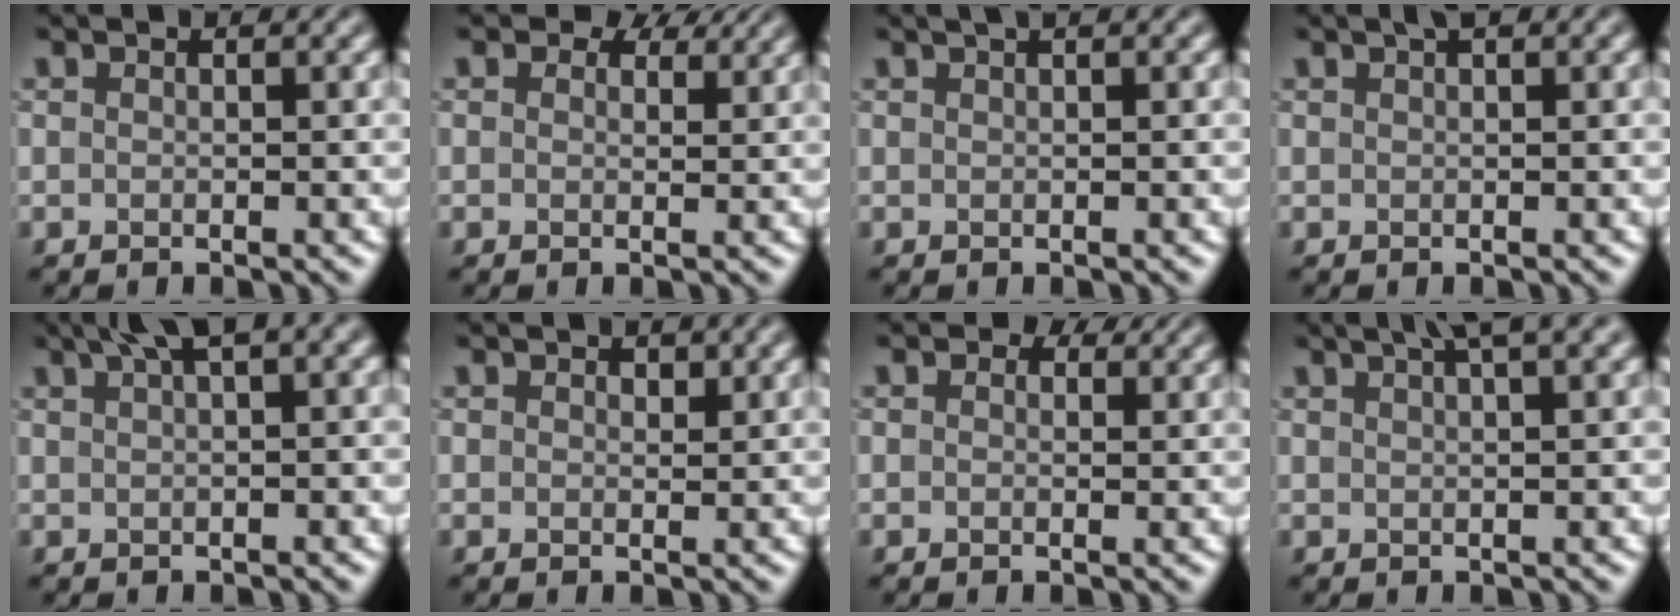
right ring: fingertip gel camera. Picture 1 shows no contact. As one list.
[{"total": 3.1, "force": [2.2, 1.5, 1.5], "torque": [-0.028, 0.000, 0.021]}, {"total": 1.4, "force": [0.9, 0.4, 1.0], "torque": [-0.011, 0.000, 0.007]}, {"total": 1.4, "force": [0.9, 0.3, 1.1], "torque": [-0.012, 0.004, 0.013]}, {"total": 4.4, "force": [2.4, 1.1, 3.5], "torque": [-0.044, 0.022, 0.039]}, {"total": 0.8, "force": [0.5, 0.5, 0.3], "torque": [-0.002, -0.002, 0.009]}, {"total": 1.8, "force": [1.1, 1.1, 1.0], "torque": [-0.015, -0.003, 0.006]}, {"total": 4.0, "force": [2.8, 0.7, 2.8], "torque": [-0.026, 0.012, 0.031]}]